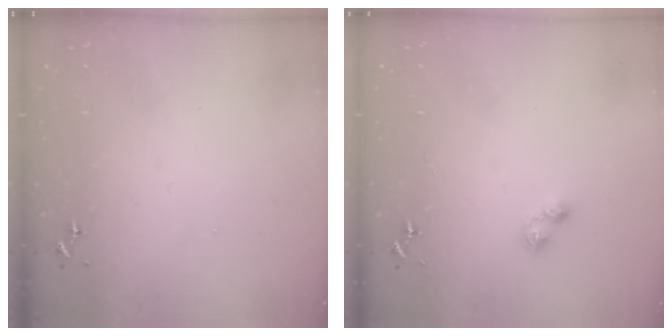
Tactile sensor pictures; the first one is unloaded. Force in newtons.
{"total": 4.8, "press": 4.7, "slide": 0.5}